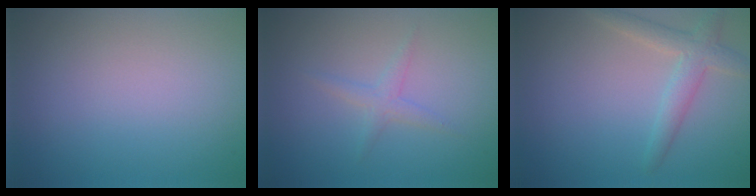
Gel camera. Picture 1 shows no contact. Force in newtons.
{"total": 1.3, "press": 1.3, "slide": 0.0}
{"total": 2.8, "press": 2.8, "slide": 0.2}